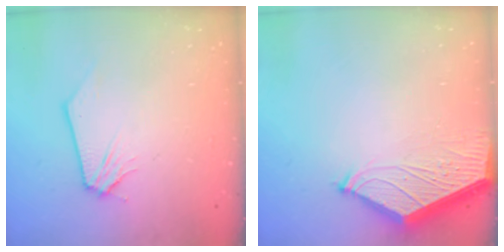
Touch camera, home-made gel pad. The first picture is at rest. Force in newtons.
{"total": 4.6, "press": 4.5, "slide": 0.8}